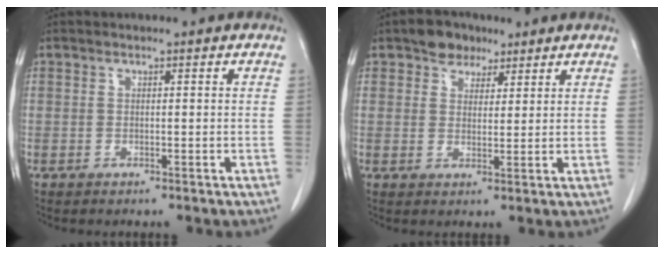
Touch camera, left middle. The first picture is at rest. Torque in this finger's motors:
{"motor_torque": [0.40, -0.38, 0.01, 0.01]}